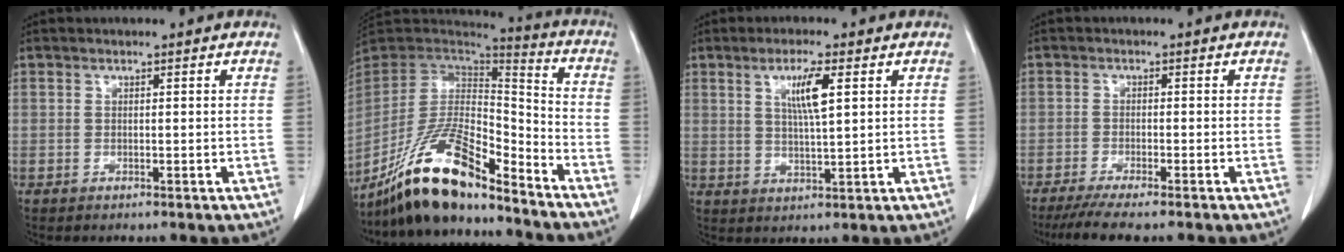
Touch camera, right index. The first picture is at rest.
{"total": 17.4, "force": [-13.4, 3.5, 10.5], "torque": [-0.203, 0.001, -0.246]}
{"total": 5.7, "force": [2.0, 0.3, 5.3], "torque": [-0.096, -0.003, 0.038]}
{"total": 7.0, "force": [-5.9, 0.2, 3.9], "torque": [-0.055, -0.017, -0.095]}